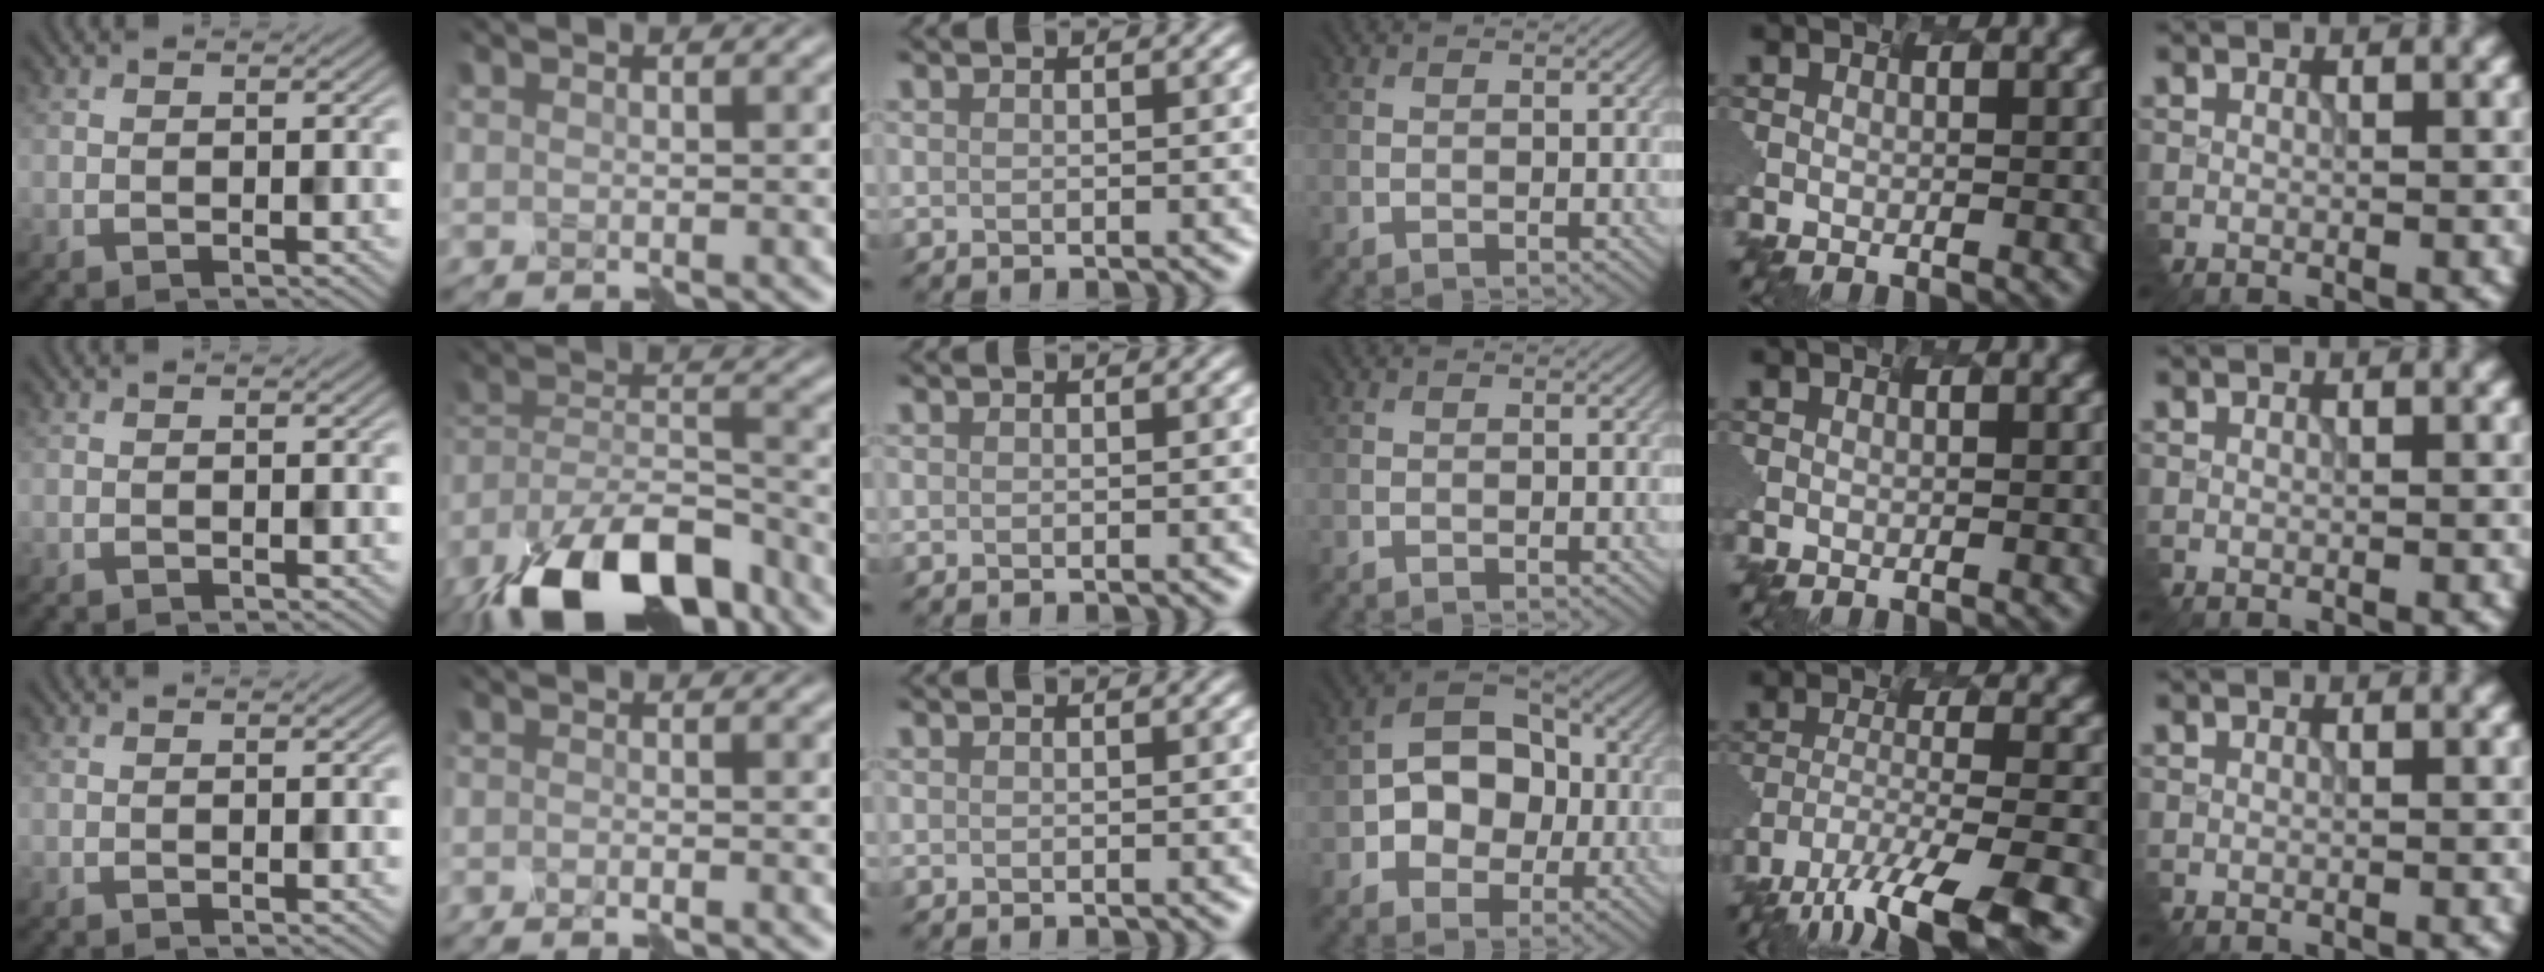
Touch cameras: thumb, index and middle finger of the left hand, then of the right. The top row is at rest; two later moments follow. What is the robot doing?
{"motion": "disassemble", "object": "velcro strap"}